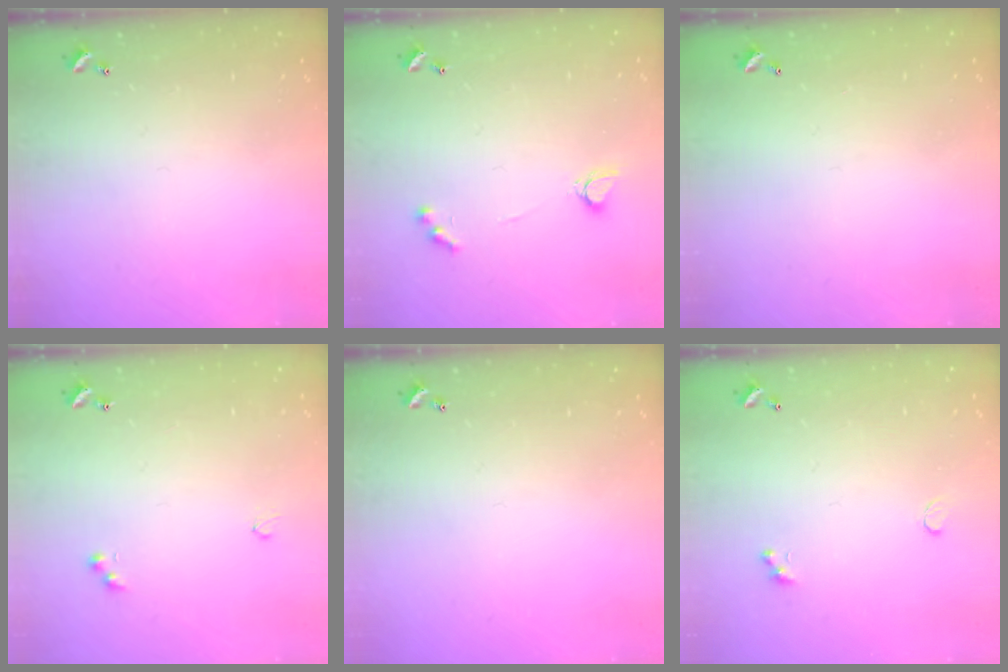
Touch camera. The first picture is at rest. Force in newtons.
{"total": 4.0, "press": 4.0, "slide": 0.3}
{"total": 2.8, "press": 2.8, "slide": 0.1}
{"total": 3.9, "press": 3.8, "slide": 0.6}
{"total": 0.0}
{"total": 0.6, "press": 0.4, "slide": 0.4}